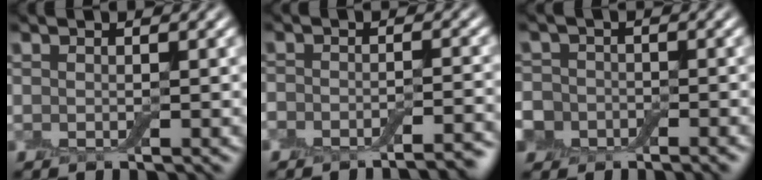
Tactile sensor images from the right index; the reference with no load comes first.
{"total": 4.2, "force": [-3.8, 0.9, 1.5], "torque": [-0.025, 0.002, -0.055]}
{"total": 7.0, "force": [-3.3, 5.9, 2.1], "torque": [-0.034, -0.009, -0.084]}